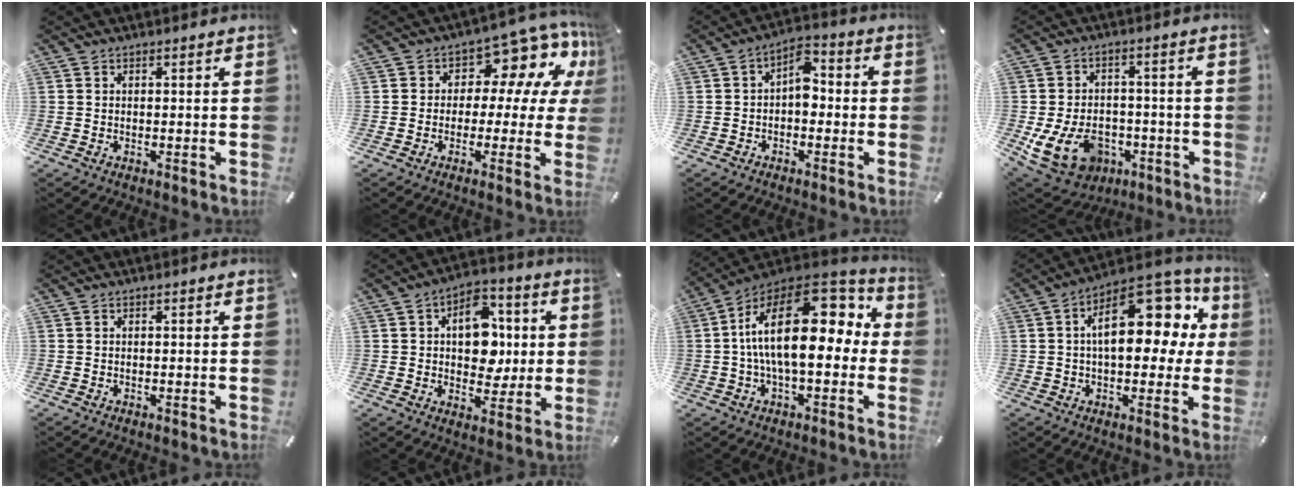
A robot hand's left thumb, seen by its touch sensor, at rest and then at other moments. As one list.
[{"total": 9.1, "force": [4.6, 6.1, 4.9], "torque": [-0.069, -0.043, 0.082]}, {"total": 6.2, "force": [-1.0, 4.1, 4.6], "torque": [-0.069, 0.013, -0.021]}, {"total": 13.2, "force": [-4.7, 9.9, 7.3], "torque": [-0.161, 0.020, -0.079]}, {"total": 0.0}, {"total": 12.5, "force": [1.4, 9.4, 8.2], "torque": [-0.101, 0.004, 0.025]}, {"total": 22.1, "force": [2.9, 10.8, 19.0], "torque": [-0.337, -0.024, 0.051]}, {"total": 19.3, "force": [5.4, 10.7, 15.2], "torque": [-0.205, -0.029, 0.092]}]